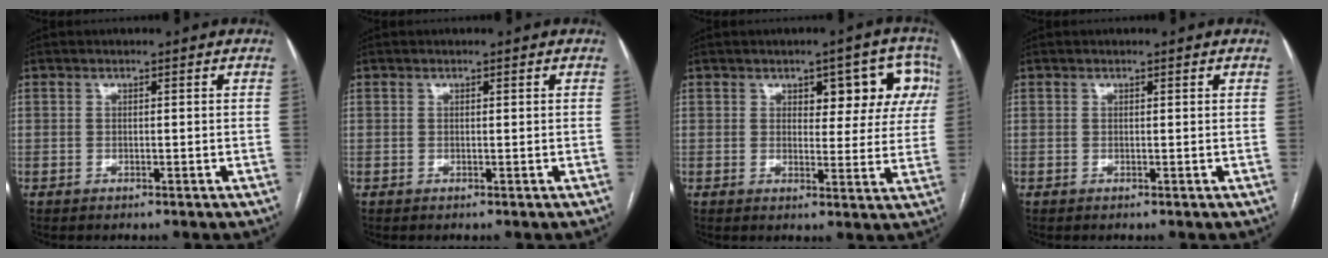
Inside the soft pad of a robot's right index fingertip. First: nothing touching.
{"total": 0.0}
{"total": 8.6, "force": [3.5, 4.2, 6.6], "torque": [-0.054, 0.024, 0.039]}
{"total": 0.0}